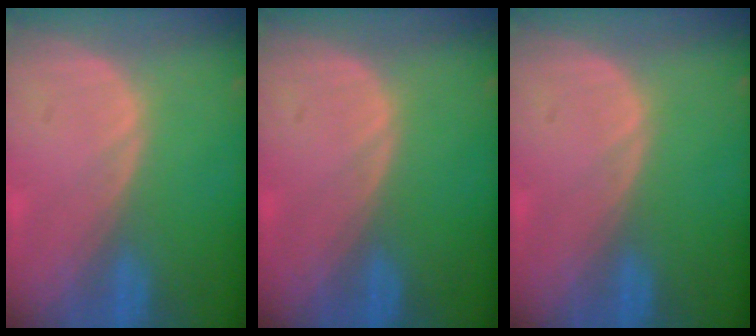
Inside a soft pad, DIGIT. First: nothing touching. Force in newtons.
{"total": 0.0}
{"total": 0.0}